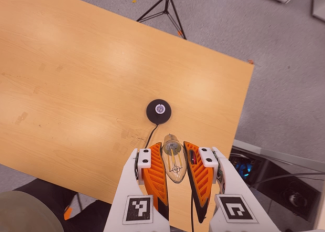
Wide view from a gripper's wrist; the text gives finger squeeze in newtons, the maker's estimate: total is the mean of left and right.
{"total": 22.2, "left": 25.6, "right": 18.8}